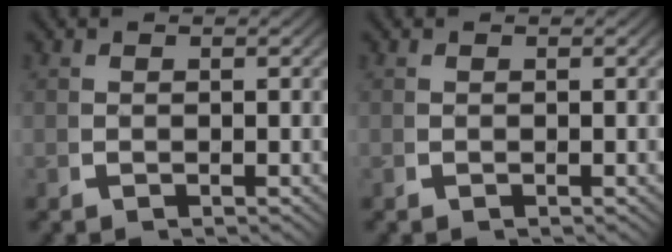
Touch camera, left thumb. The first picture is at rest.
{"total": 0.0}